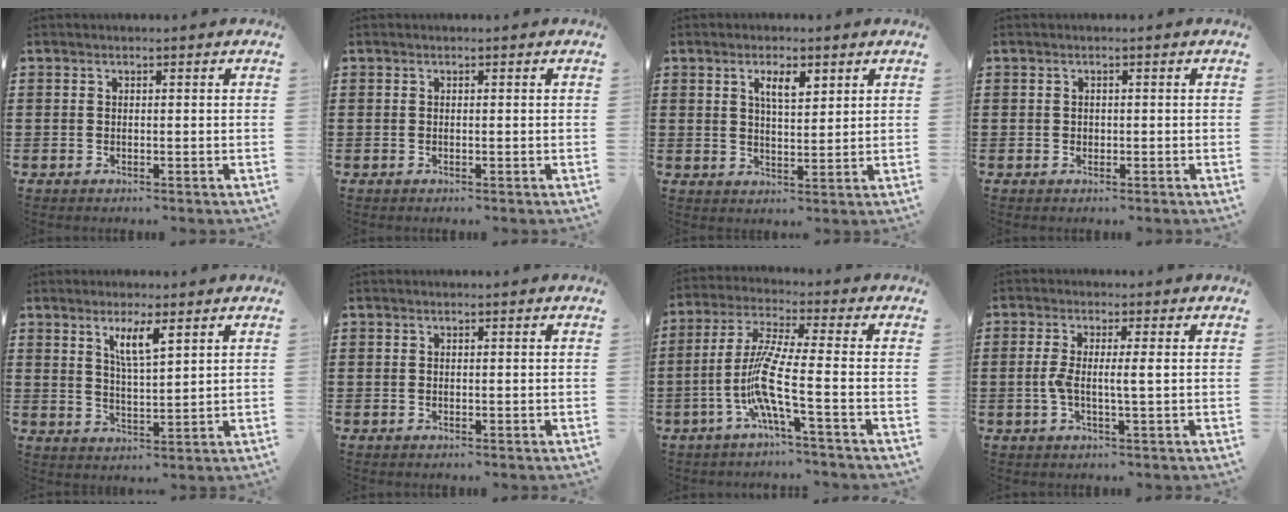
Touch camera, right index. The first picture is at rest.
{"total": 0.0}
{"total": 3.9, "force": [2.1, 1.3, 3.0], "torque": [-0.056, 0.003, 0.033]}
{"total": 0.6, "force": [0.1, 0.5, 0.2], "torque": [-0.005, 0.003, 0.001]}
{"total": 4.7, "force": [2.6, 1.1, 3.7], "torque": [-0.079, 0.004, 0.045]}
{"total": 0.0}
{"total": 9.0, "force": [-3.0, 0.5, 8.5], "torque": [-0.197, -0.017, -0.070]}
{"total": 3.7, "force": [-0.2, 0.2, 3.7], "torque": [-0.082, -0.009, -0.012]}